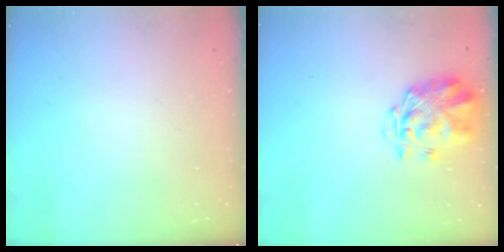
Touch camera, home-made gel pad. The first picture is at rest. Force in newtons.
{"total": 3.3, "press": 2.9, "slide": 1.6}